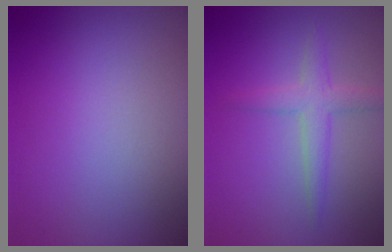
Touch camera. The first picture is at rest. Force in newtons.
{"total": 2.4, "press": 2.4, "slide": 0.1}